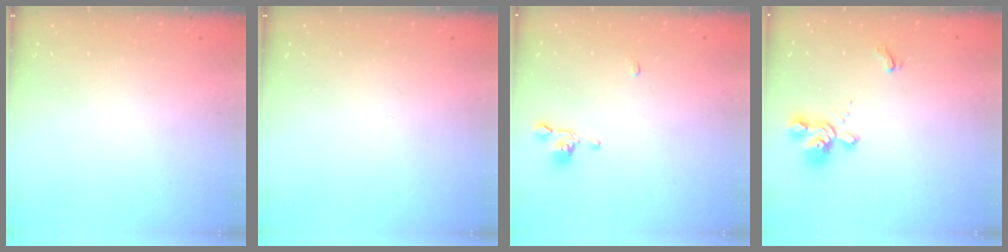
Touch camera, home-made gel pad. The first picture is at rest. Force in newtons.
{"total": 0.0}
{"total": 0.5, "press": 0.5, "slide": 0.3}
{"total": 2.1, "press": 1.6, "slide": 1.4}